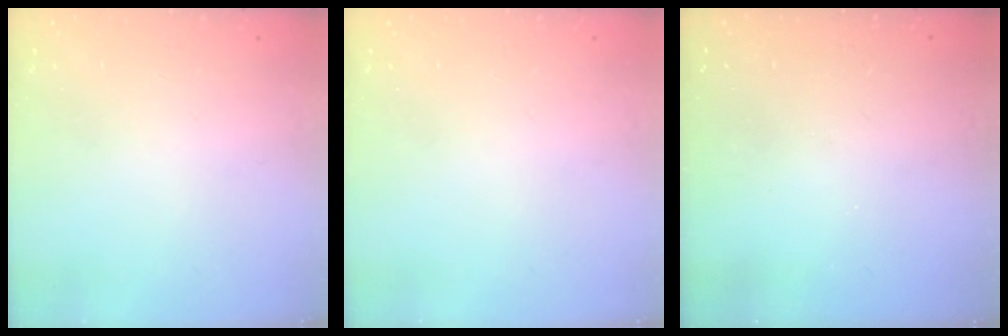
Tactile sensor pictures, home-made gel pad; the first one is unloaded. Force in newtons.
{"total": 0.0}
{"total": 3.3, "press": 3.3, "slide": 0.1}